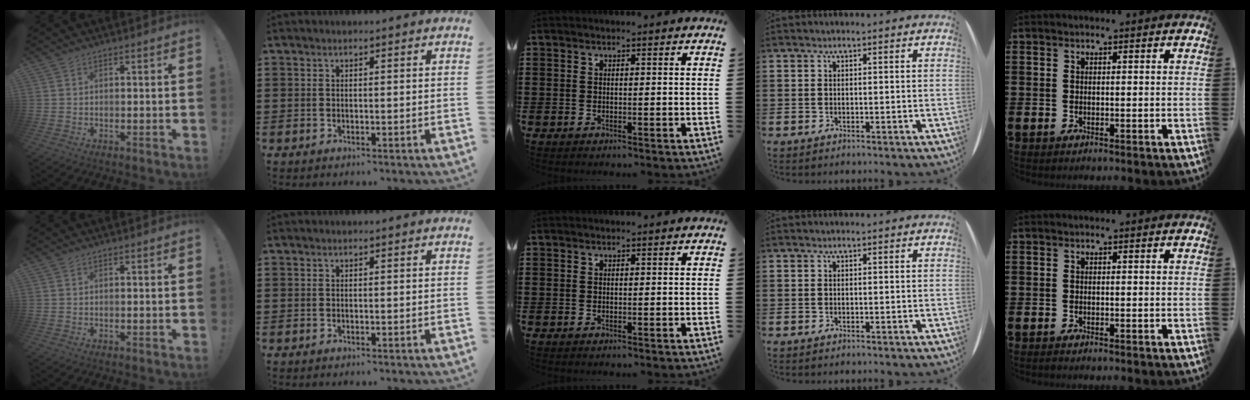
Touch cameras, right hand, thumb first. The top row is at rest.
{}